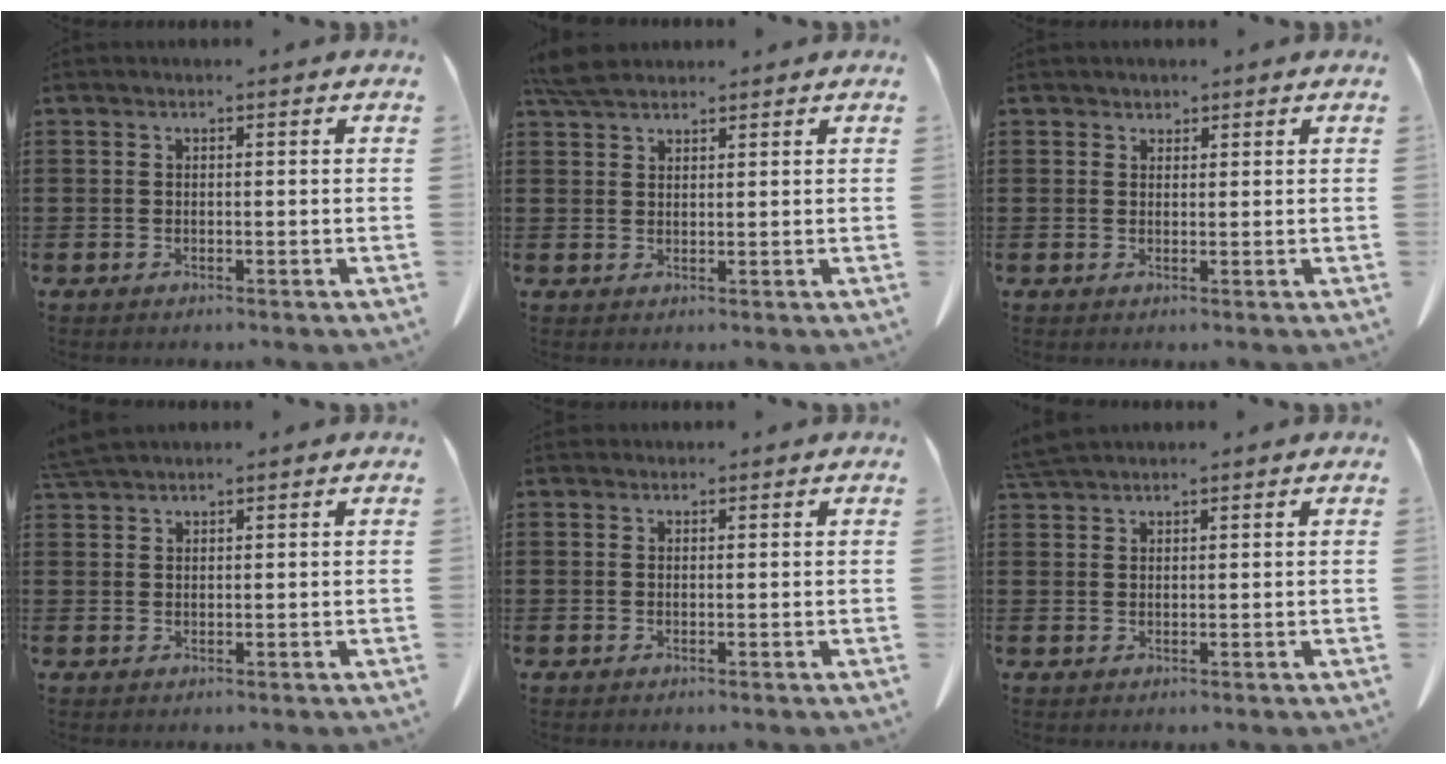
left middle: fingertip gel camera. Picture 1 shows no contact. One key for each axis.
{"total": 4.1, "fx": 3.5, "fy": 1.0, "fz": 1.8, "tx": -0.044, "ty": -0.001, "tz": 0.068}
{"total": 1.3, "fx": 1.2, "fy": 0.6, "fz": 0.0, "tx": -0.003, "ty": 0.002, "tz": 0.025}
{"total": 2.8, "fx": 2.6, "fy": 0.2, "fz": 1.0, "tx": -0.026, "ty": -0.002, "tz": 0.052}
{"total": 0.8, "fx": 0.7, "fy": 0.3, "fz": 0.0, "tx": -0.002, "ty": -0.001, "tz": 0.015}
{"total": 3.0, "fx": 2.8, "fy": 0.3, "fz": 1.0, "tx": -0.029, "ty": -0.002, "tz": 0.056}